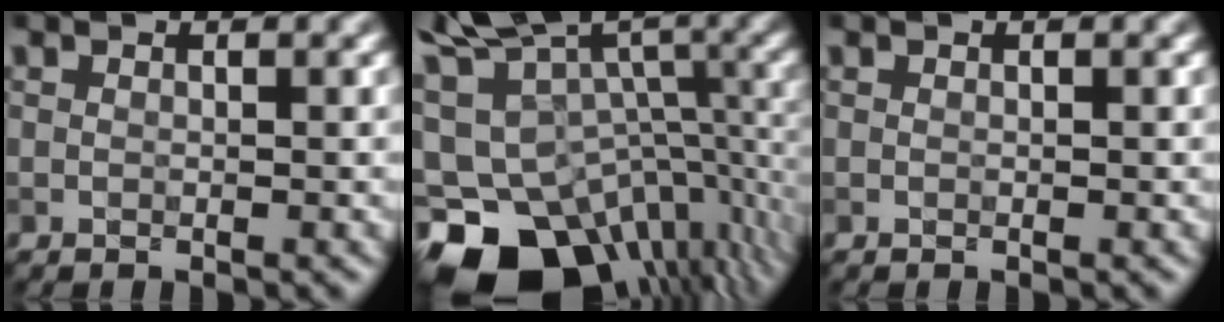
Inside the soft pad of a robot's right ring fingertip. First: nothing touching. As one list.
[{"total": 13.5, "force": [-4.8, 8.6, 9.3], "torque": [-0.170, -0.005, -0.054]}, {"total": 0.0}]